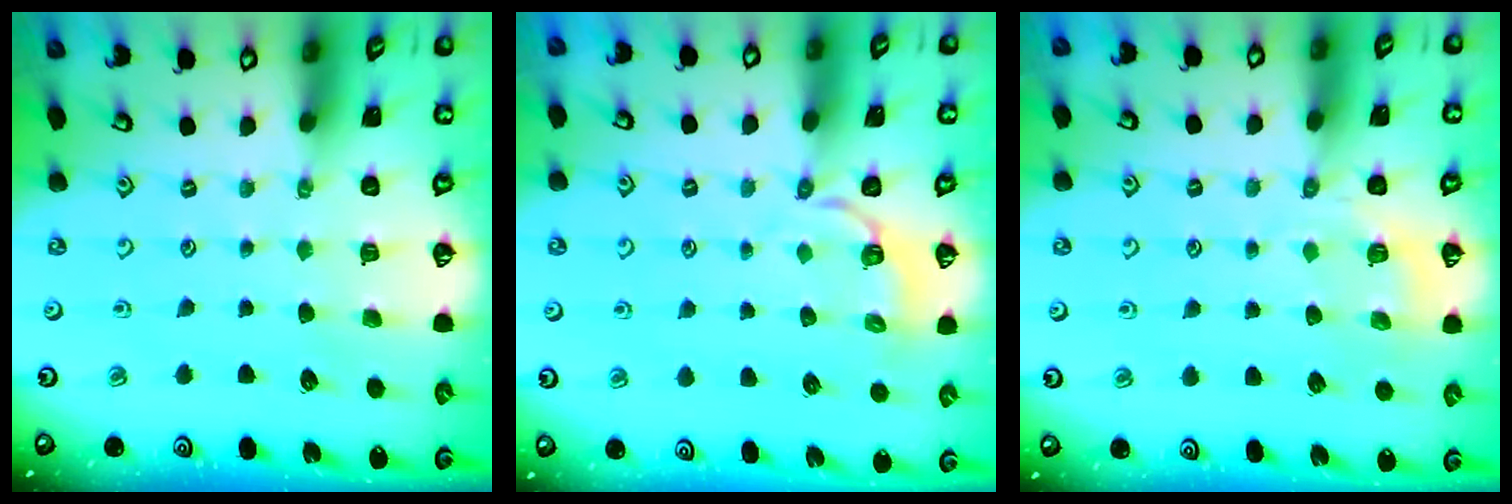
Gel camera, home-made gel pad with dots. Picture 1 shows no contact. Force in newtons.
{"total": 3.2, "press": 2.1, "slide": 2.4}
{"total": 3.8, "press": 3.3, "slide": 1.8}